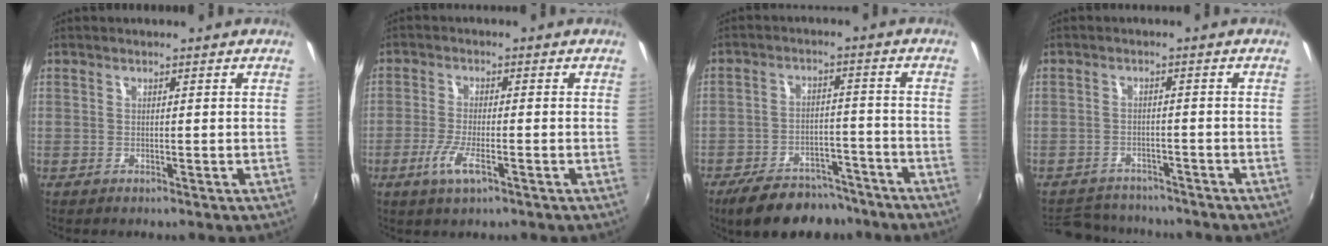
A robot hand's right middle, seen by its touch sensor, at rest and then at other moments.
{"total": 5.5, "force": [-2.7, 1.3, 4.6], "torque": [-0.103, -0.013, -0.054]}
{"total": 13.8, "force": [-10.9, 6.1, 5.9], "torque": [-0.127, 0.007, -0.154]}
{"total": 9.2, "force": [-8.4, 3.3, 2.2], "torque": [-0.061, 0.005, -0.125]}